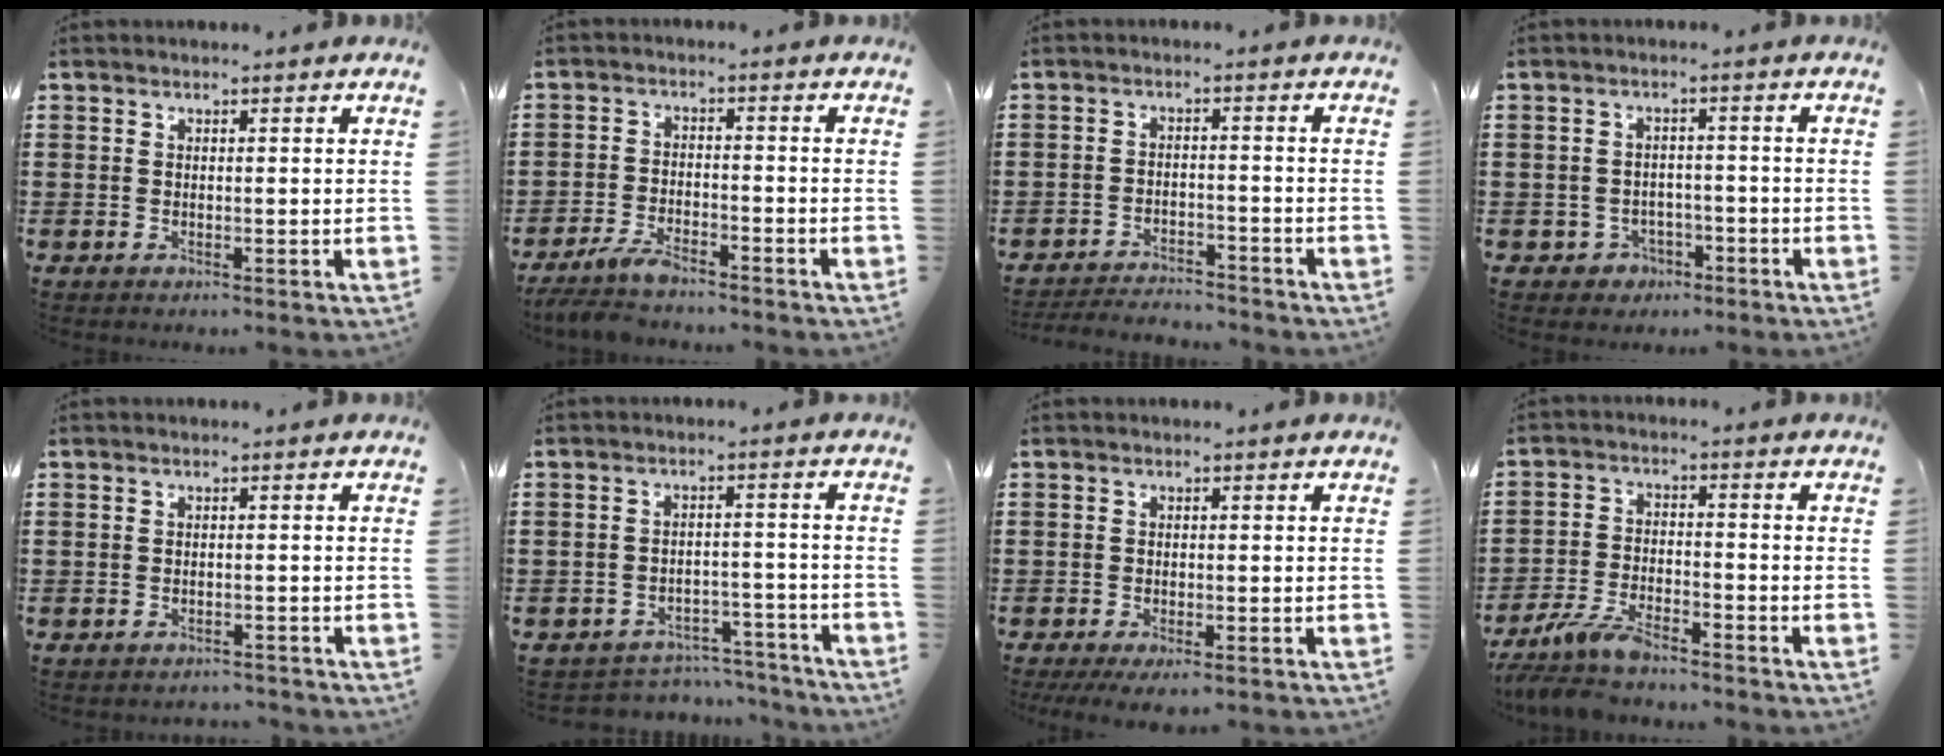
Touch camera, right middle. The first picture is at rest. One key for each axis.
{"total": 4.3, "fx": -3.8, "fy": 0.6, "fz": 1.8, "tx": -0.053, "ty": -0.008, "tz": -0.080}
{"total": 3.4, "fx": -3.4, "fy": 0.3, "fz": 0.1, "tx": -0.008, "ty": -0.001, "tz": -0.072}
{"total": 2.4, "fx": -1.8, "fy": 1.5, "fz": 0.2, "tx": -0.014, "ty": 0.000, "tz": -0.040}
{"total": 0.9, "fx": -0.9, "fy": 0.1, "fz": 0.1, "tx": -0.005, "ty": -0.002, "tz": -0.020}
{"total": 4.2, "fx": -4.1, "fy": 0.7, "fz": 0.1, "tx": -0.007, "ty": 0.006, "tz": -0.087}
{"total": 1.3, "fx": -1.0, "fy": 0.1, "fz": 0.9, "tx": -0.022, "ty": -0.005, "tz": -0.019}
{"total": 6.3, "fx": -5.5, "fy": 1.0, "fz": 2.9, "tx": -0.074, "ty": -0.007, "tz": -0.109}